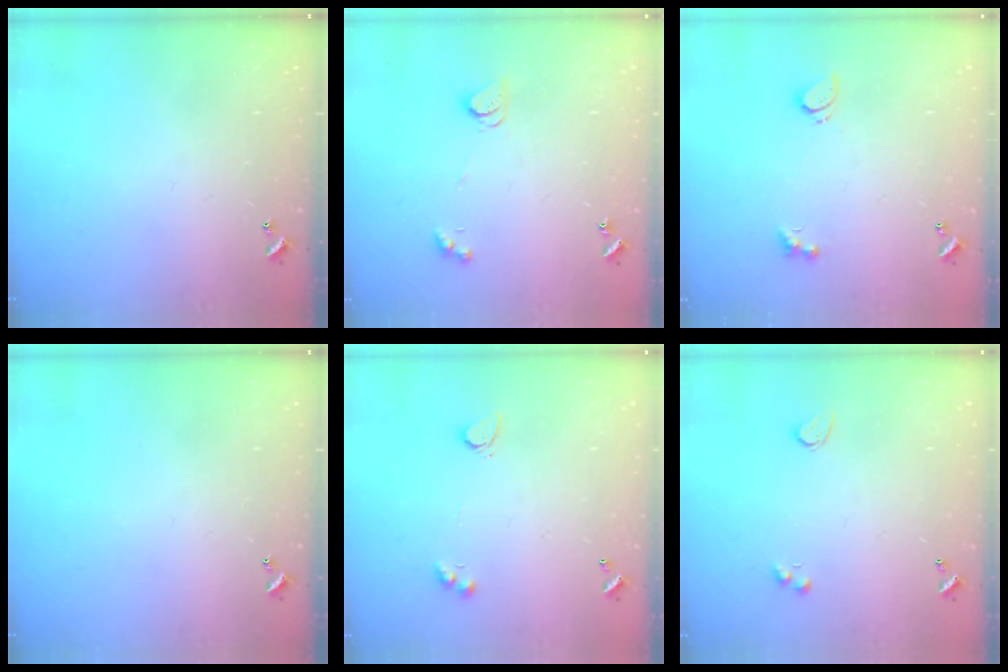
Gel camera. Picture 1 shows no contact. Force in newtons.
{"total": 2.5, "press": 2.4, "slide": 0.3}
{"total": 2.2, "press": 2.1, "slide": 0.6}
{"total": 0.0}
{"total": 2.9, "press": 2.6, "slide": 1.3}
{"total": 1.9, "press": 1.5, "slide": 1.1}